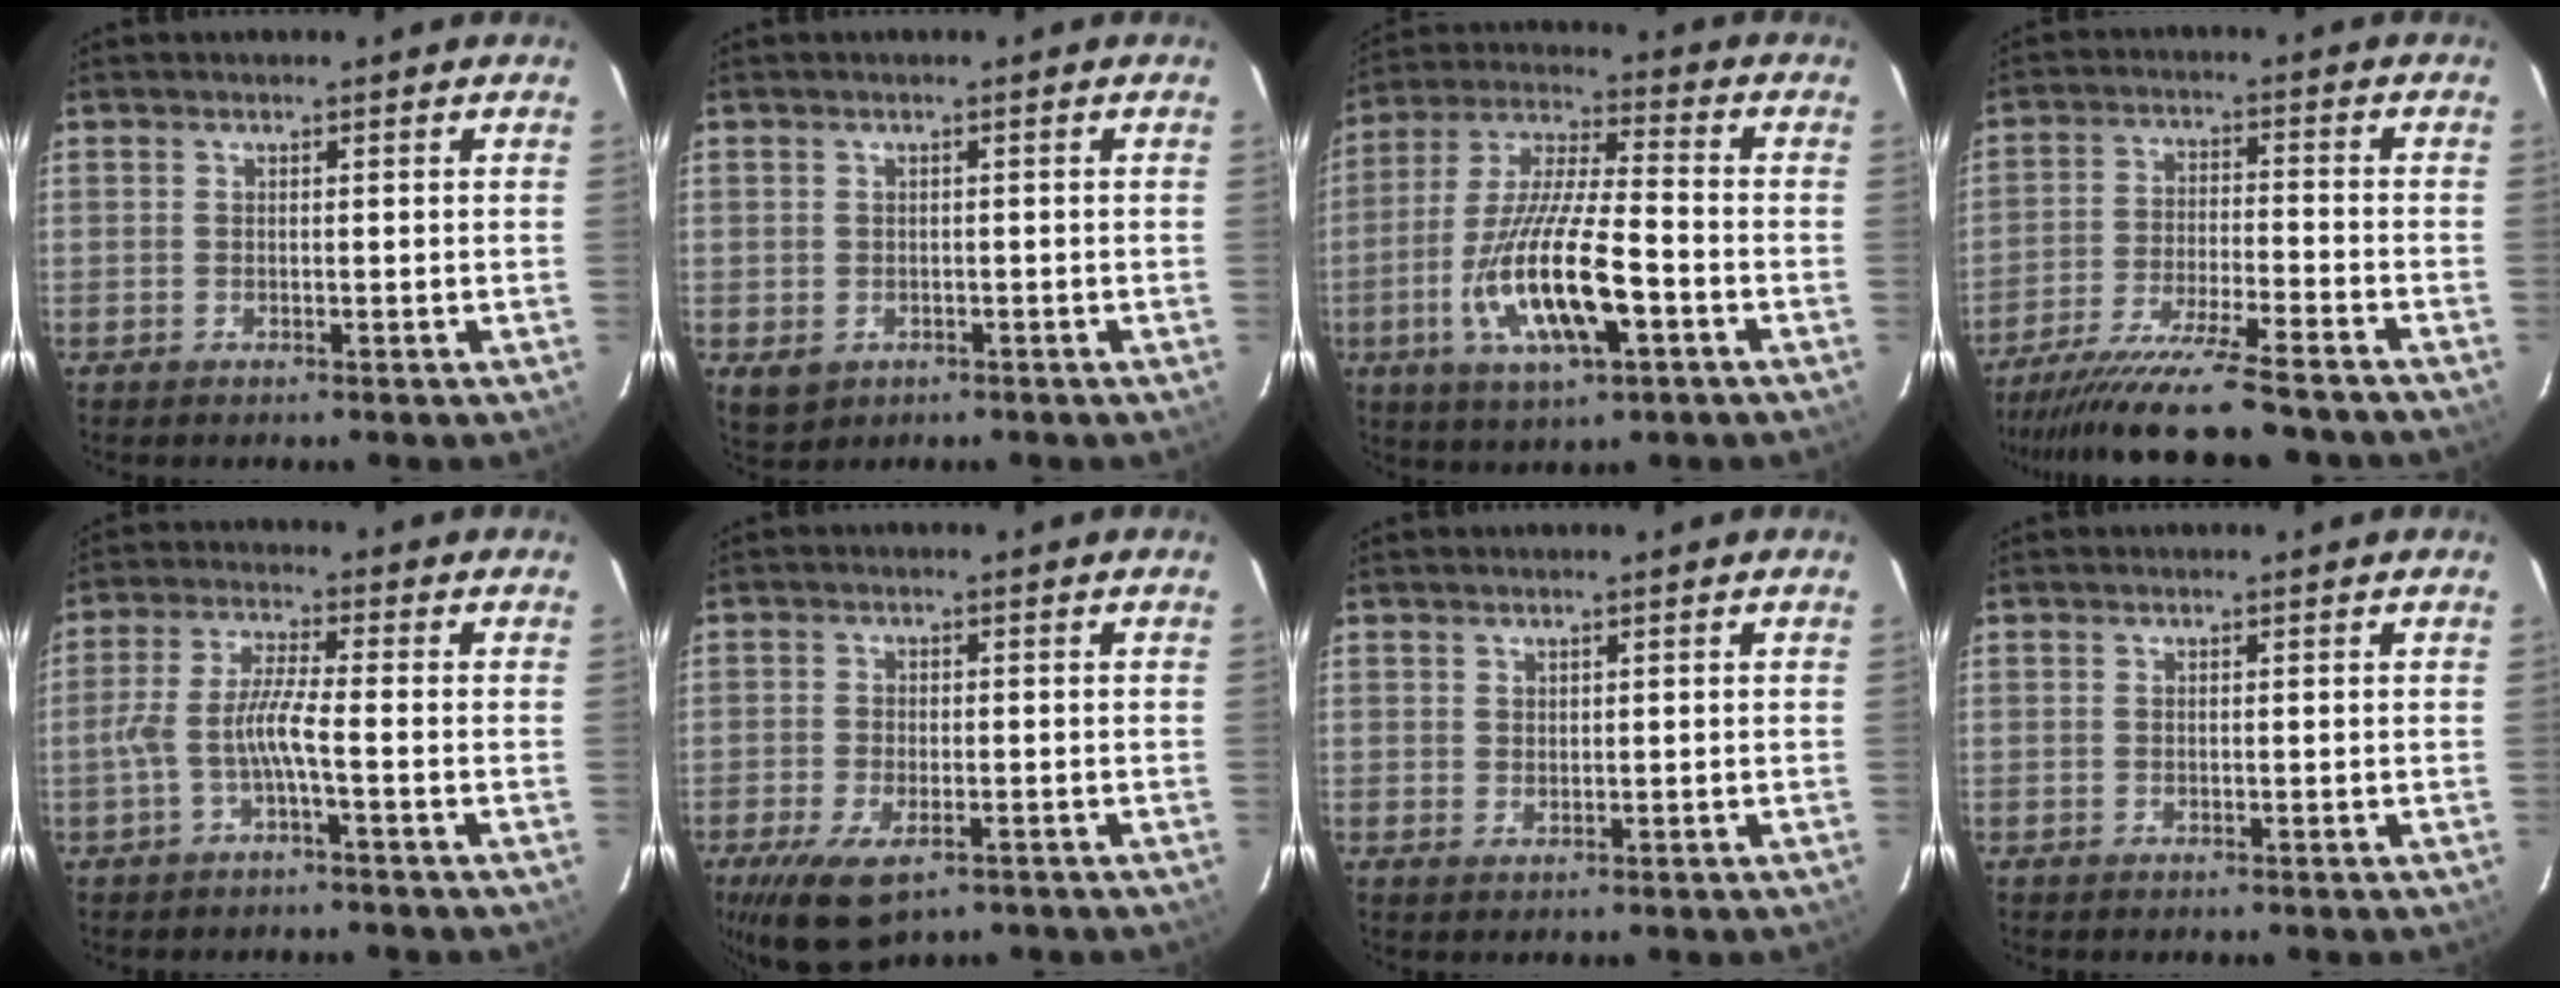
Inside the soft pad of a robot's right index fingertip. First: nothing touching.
{"total": 3.4, "force": [-0.8, 3.1, 1.3], "torque": [-0.027, -0.003, -0.003]}
{"total": 16.6, "force": [-5.7, 4.4, 15.0], "torque": [-0.309, -0.016, -0.104]}
{"total": 18.1, "force": [-16.2, 0.7, 8.0], "torque": [-0.165, -0.038, -0.259]}
{"total": 5.6, "force": [-2.4, 0.0, 5.1], "torque": [-0.117, 0.007, -0.042]}
{"total": 9.8, "force": [-5.6, 4.6, 6.6], "torque": [-0.147, -0.028, -0.093]}
{"total": 0.9, "force": [0.7, 0.5, 0.2], "torque": [-0.001, 0.003, 0.013]}
{"total": 0.0}